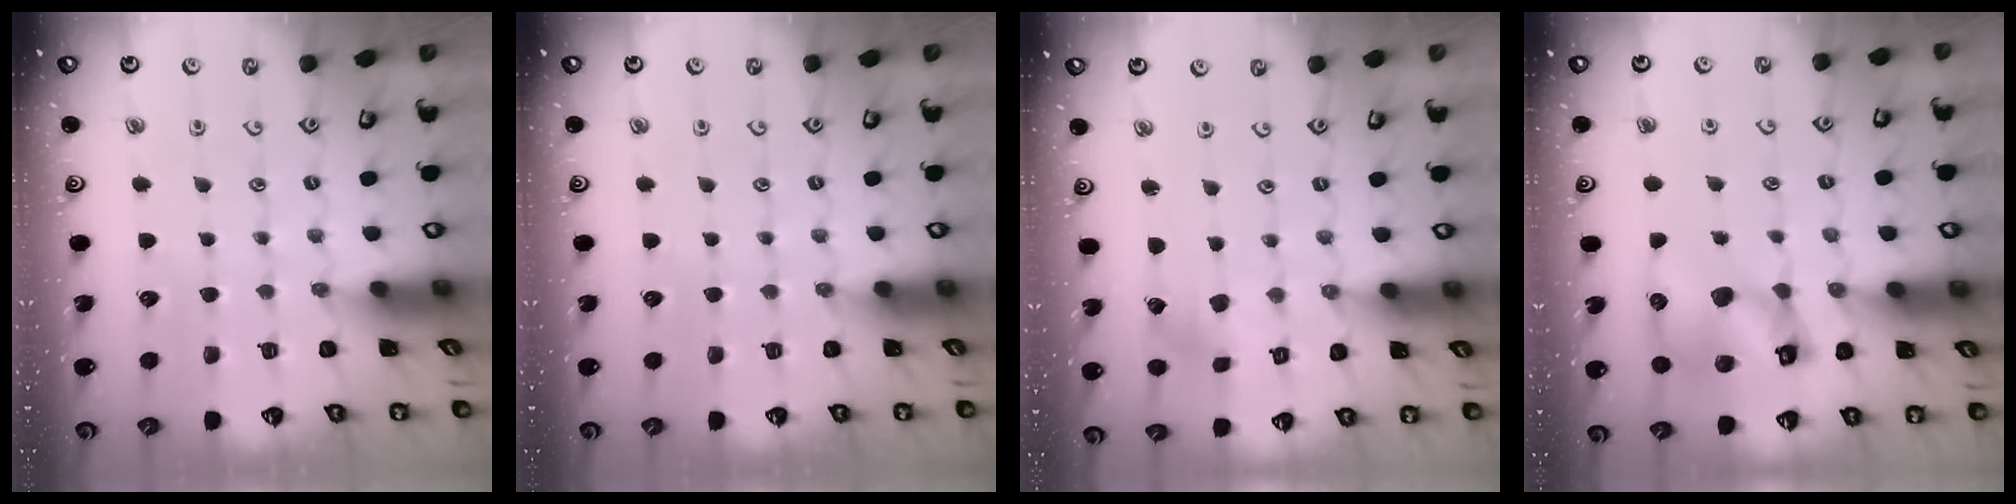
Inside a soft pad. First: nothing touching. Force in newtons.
{"total": 0.0}
{"total": 1.4, "press": 1.4, "slide": 0.3}
{"total": 11.8, "press": 11.7, "slide": 1.7}